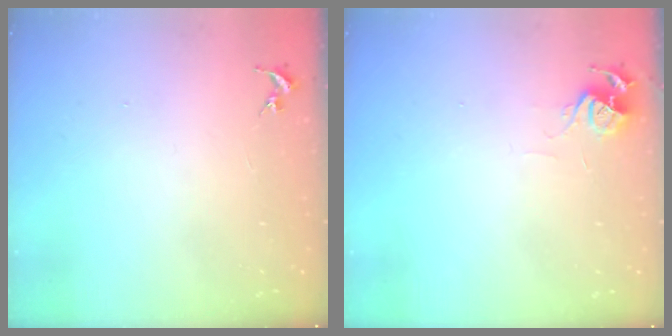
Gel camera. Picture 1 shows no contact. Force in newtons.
{"total": 6.0, "press": 6.0, "slide": 0.6}